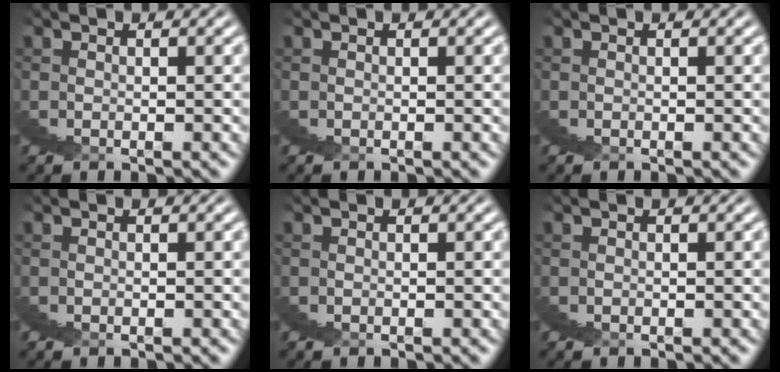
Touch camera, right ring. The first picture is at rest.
{"total": 0.0}
{"total": 0.0}
{"total": 0.0}
{"total": 0.0}
{"total": 0.0}